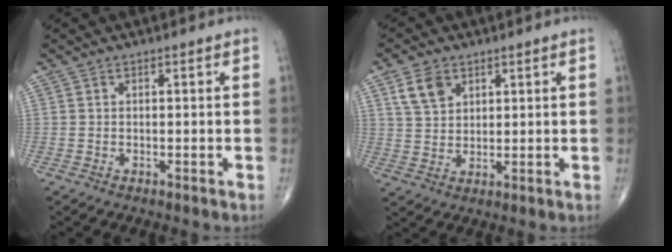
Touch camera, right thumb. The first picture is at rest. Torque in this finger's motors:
{"motor_torque": [-0.37, 0.42, 0.12, -0.11, 0.15]}